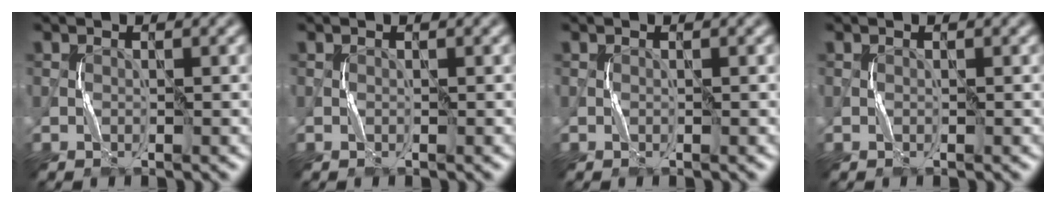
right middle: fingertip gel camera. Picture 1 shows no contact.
{"total": 0.0}
{"total": 0.0}
{"total": 0.0}